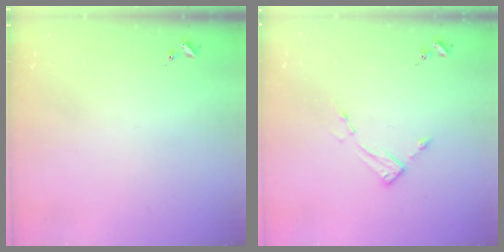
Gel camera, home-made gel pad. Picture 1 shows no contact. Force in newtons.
{"total": 4.4, "press": 4.4, "slide": 0.2}